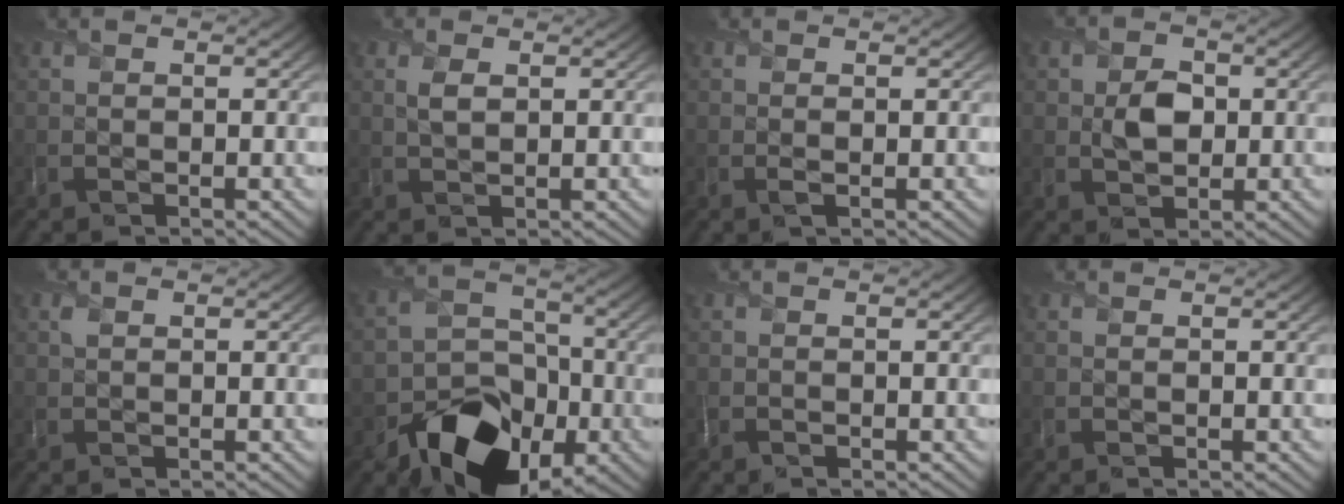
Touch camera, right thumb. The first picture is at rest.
{"total": 1.8, "force": [0.6, 0.9, 1.4], "torque": [-0.036, -0.003, 0.014]}
{"total": 0.6, "force": [0.0, 0.2, 0.6], "torque": [-0.011, -0.002, 0.000]}
{"total": 3.6, "force": [0.2, 2.7, 2.3], "torque": [-0.048, -0.001, 0.001]}
{"total": 0.6, "force": [0.3, 0.5, 0.3], "torque": [-0.012, 0.000, 0.007]}
{"total": 13.4, "force": [-7.0, 8.7, 7.4], "torque": [-0.125, -0.031, -0.128]}
{"total": 0.0}
{"total": 0.0}